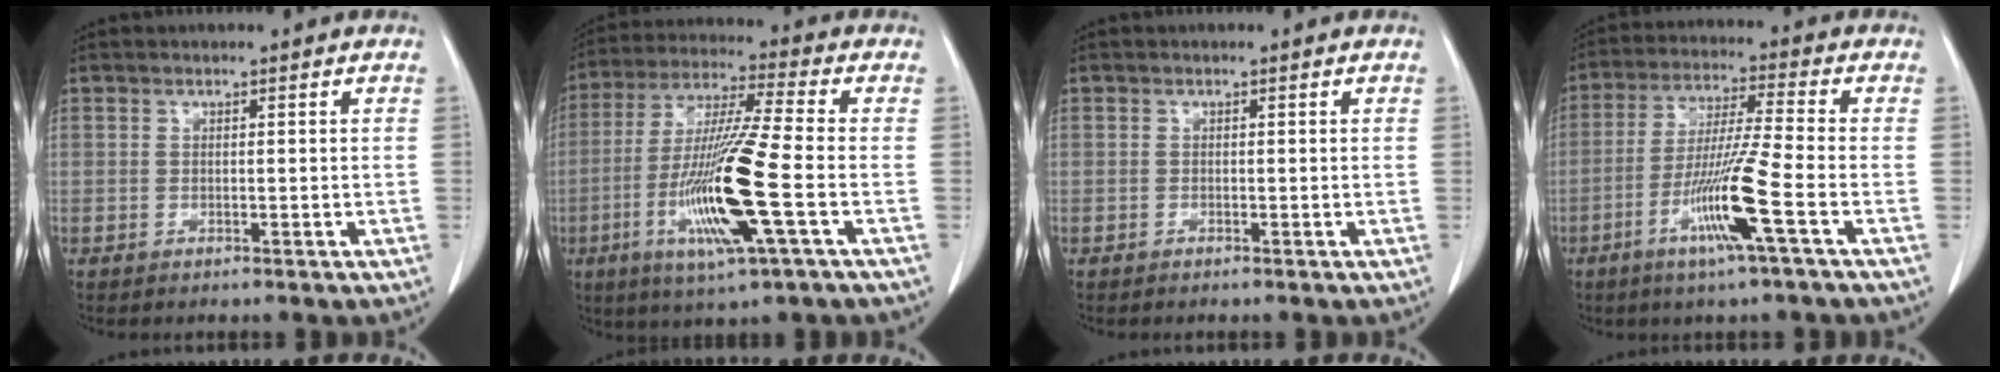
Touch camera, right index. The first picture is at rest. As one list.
[{"total": 16.2, "force": [-4.6, 0.1, 15.5], "torque": [-0.317, -0.020, -0.089]}, {"total": 0.0}, {"total": 11.2, "force": [-4.5, -1.2, 10.1], "torque": [-0.201, -0.016, -0.090]}]